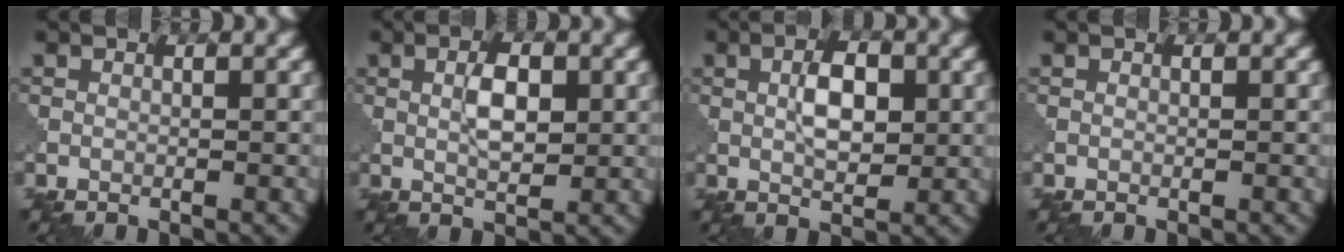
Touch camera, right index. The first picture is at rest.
{"total": 3.0, "force": [0.8, 1.2, 2.7], "torque": [-0.051, 0.002, 0.015]}
{"total": 3.8, "force": [0.8, 1.9, 3.2], "torque": [-0.059, 0.003, 0.014]}
{"total": 0.0}